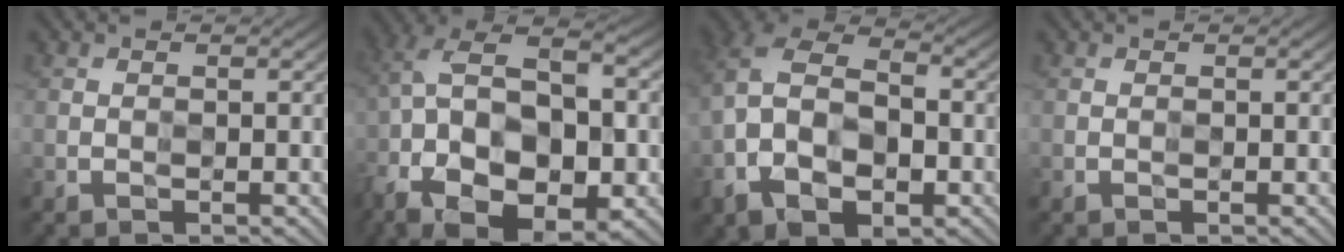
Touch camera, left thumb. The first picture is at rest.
{"total": 17.7, "force": [-4.9, 10.1, 13.6], "torque": [-0.280, -0.005, -0.052]}
{"total": 12.3, "force": [-2.8, 7.5, 9.3], "torque": [-0.213, 0.001, -0.060]}
{"total": 0.0}